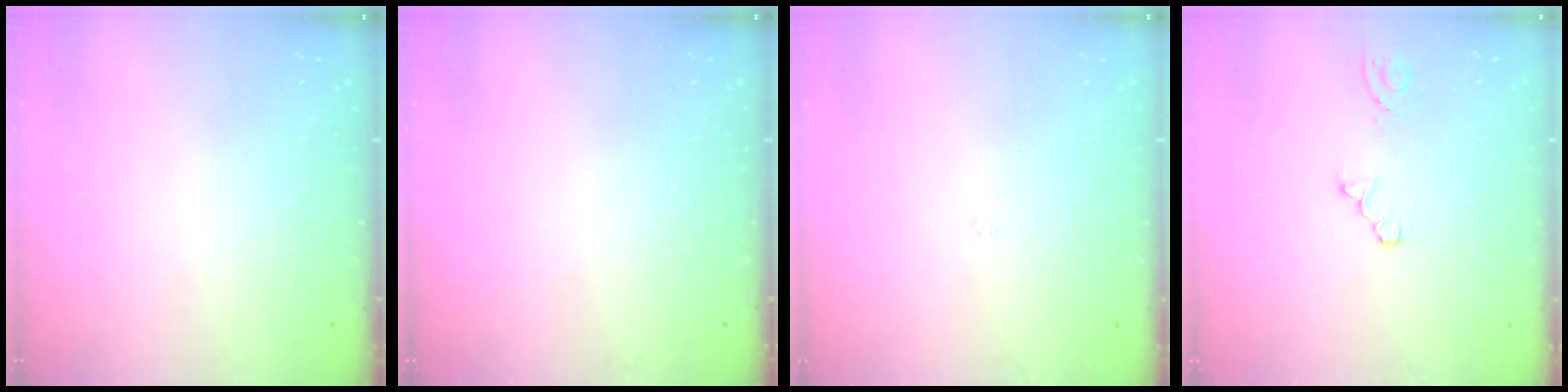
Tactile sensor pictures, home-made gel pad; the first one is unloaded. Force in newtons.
{"total": 0.0}
{"total": 1.8, "press": 1.7, "slide": 0.3}
{"total": 2.1, "press": 2.1, "slide": 0.3}